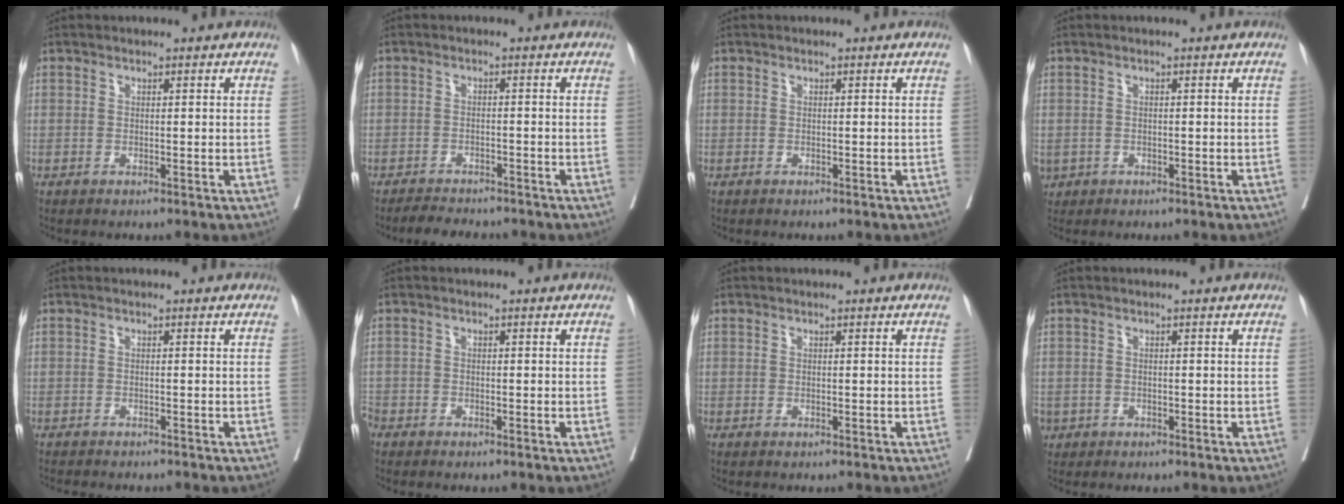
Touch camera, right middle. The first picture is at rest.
{"total": 4.8, "force": [-4.5, 1.2, 1.3], "torque": [-0.019, -0.010, -0.071]}
{"total": 0.0}
{"total": 3.0, "force": [-1.4, 2.5, 1.0], "torque": [-0.027, -0.003, -0.020]}
{"total": 6.0, "force": [-5.4, 1.3, 2.2], "torque": [-0.026, -0.006, -0.075]}
{"total": 2.5, "force": [-2.0, 1.1, 0.9], "torque": [-0.025, -0.005, -0.042]}
{"total": 0.6, "force": [-0.6, 0.2, 0.2], "torque": [-0.006, -0.001, -0.010]}
{"total": 2.4, "force": [-1.4, 1.8, 0.6], "torque": [-0.016, -0.002, -0.025]}